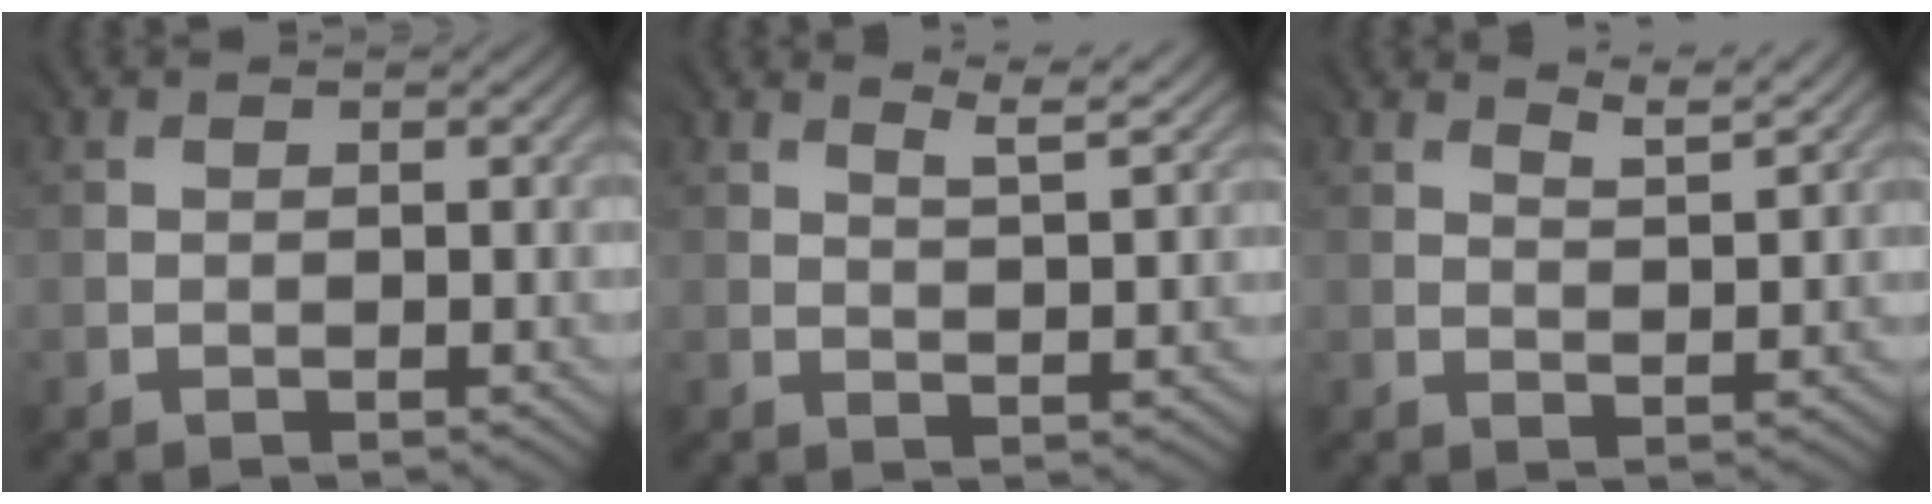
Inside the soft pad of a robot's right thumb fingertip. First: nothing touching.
{"total": 4.1, "force": [3.3, 0.6, 2.3], "torque": [-0.042, -0.006, 0.066]}
{"total": 4.0, "force": [3.5, 0.5, 1.9], "torque": [-0.038, -0.004, 0.071]}